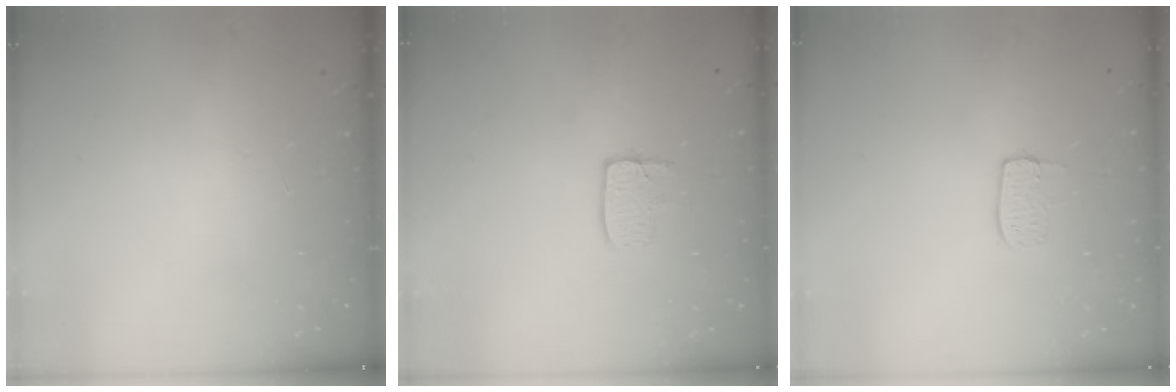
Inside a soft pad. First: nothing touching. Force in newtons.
{"total": 5.9, "press": 5.9, "slide": 0.4}
{"total": 6.3, "press": 6.3, "slide": 0.1}